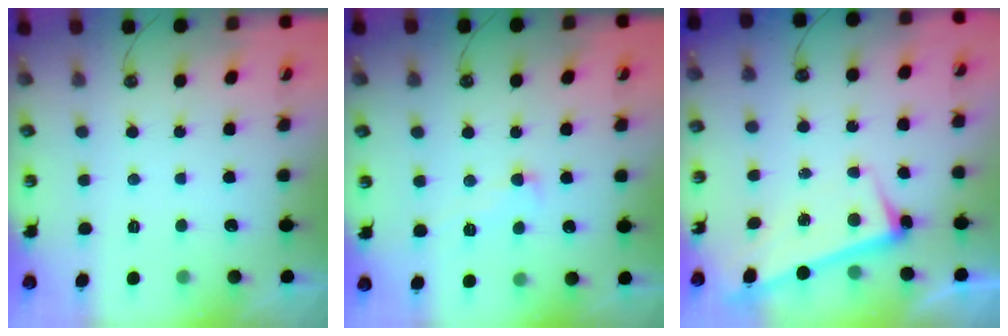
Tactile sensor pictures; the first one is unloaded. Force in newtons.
{"total": 1.0, "press": 0.7, "slide": 0.7}
{"total": 2.5, "press": 2.4, "slide": 0.9}